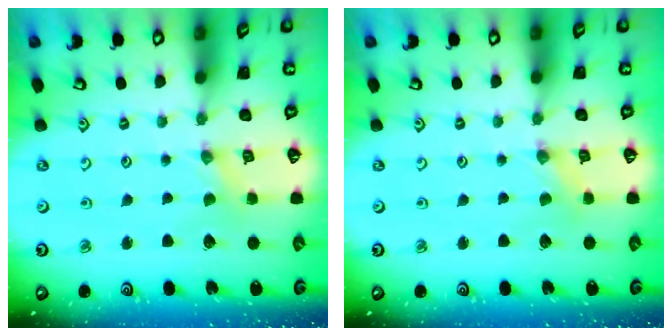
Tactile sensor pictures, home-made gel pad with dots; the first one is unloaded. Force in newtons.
{"total": 0.0}